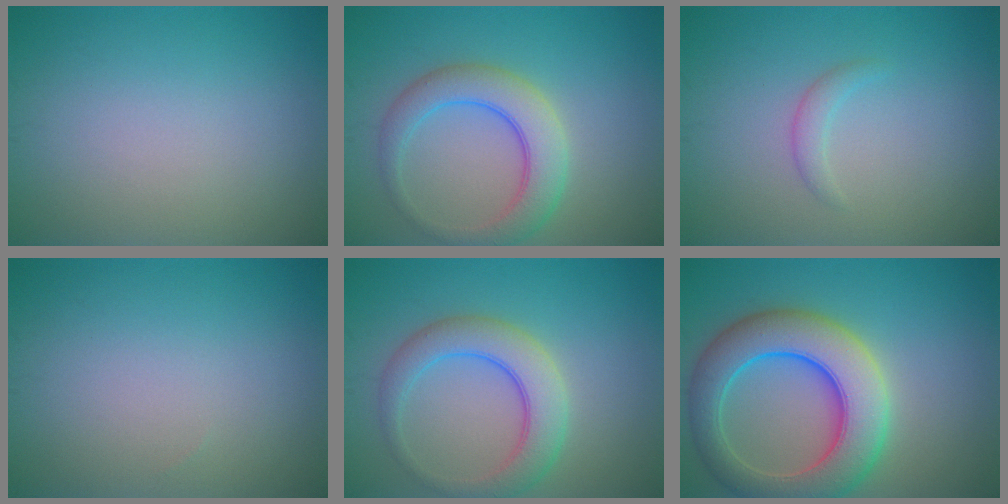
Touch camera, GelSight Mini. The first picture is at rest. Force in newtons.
{"total": 5.0, "press": 5.0, "slide": 0.1}
{"total": 1.2, "press": 1.2, "slide": 0.1}
{"total": 0.0}
{"total": 5.0, "press": 5.0, "slide": 0.1}
{"total": 9.3, "press": 9.3, "slide": 0.5}